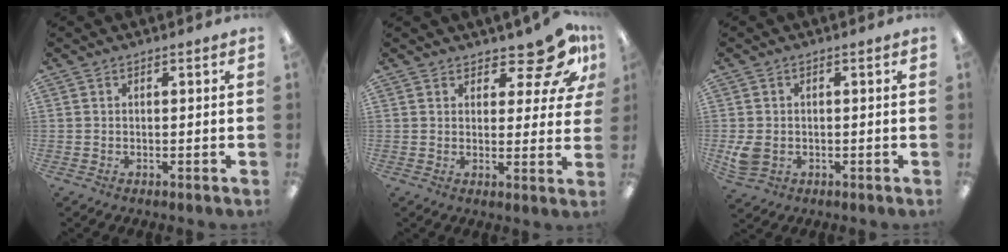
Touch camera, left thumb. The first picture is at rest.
{"total": 11.2, "force": [8.1, 4.5, 6.3], "torque": [-0.077, -0.051, 0.142]}
{"total": 4.8, "force": [-0.6, 3.8, 2.9], "torque": [-0.054, 0.002, -0.009]}